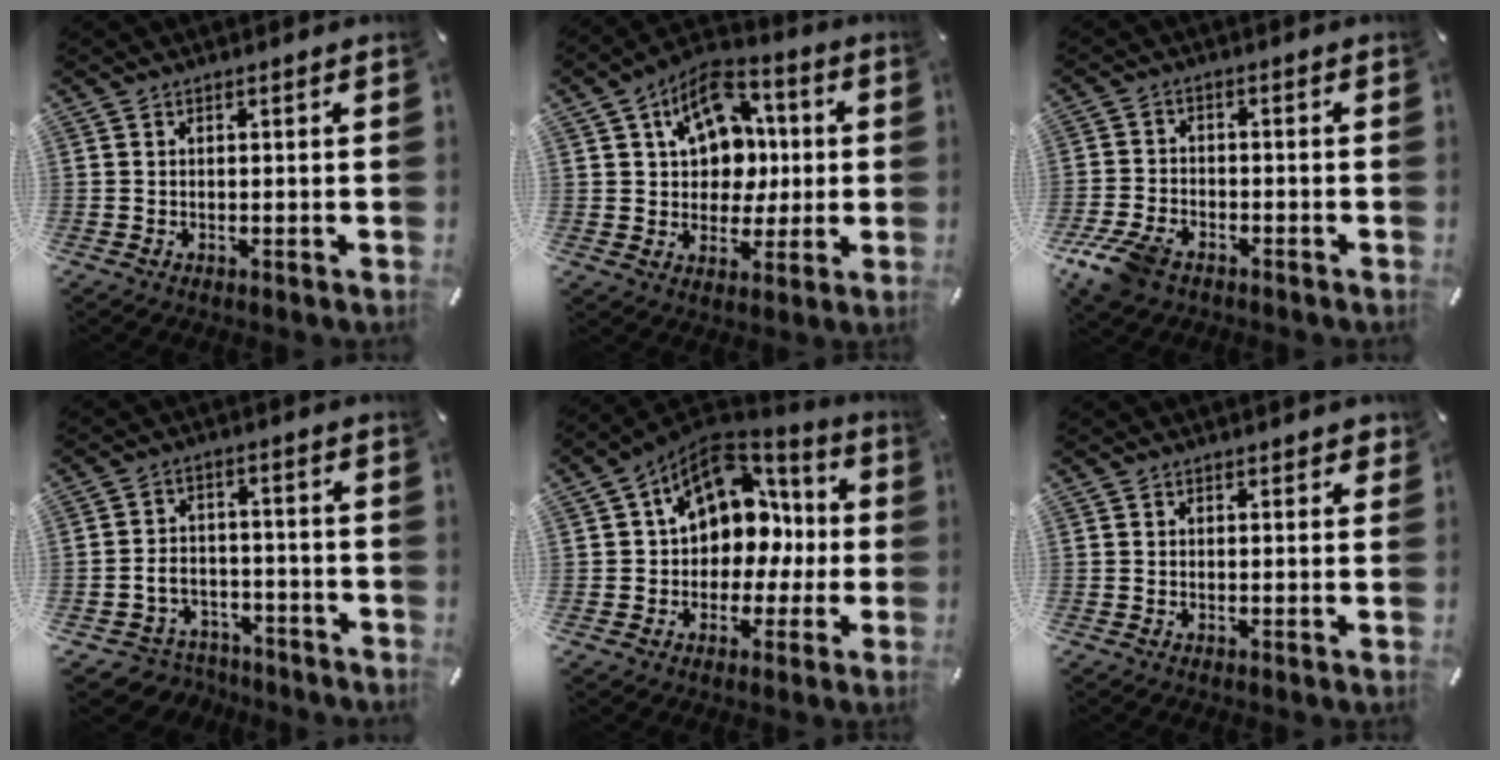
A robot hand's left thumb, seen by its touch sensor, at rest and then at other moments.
{"total": 14.0, "force": [3.9, 11.4, 7.1], "torque": [-0.111, -0.010, 0.078]}
{"total": 7.4, "force": [-4.8, 4.2, 3.7], "torque": [-0.089, 0.016, -0.094]}
{"total": 6.0, "force": [-2.7, 5.2, 1.4], "torque": [-0.040, 0.015, -0.051]}
{"total": 15.8, "force": [5.1, 11.7, 9.2], "torque": [-0.145, -0.034, 0.095]}
{"total": 1.1, "force": [0.8, 0.6, 0.4], "torque": [0.007, -0.005, 0.012]}